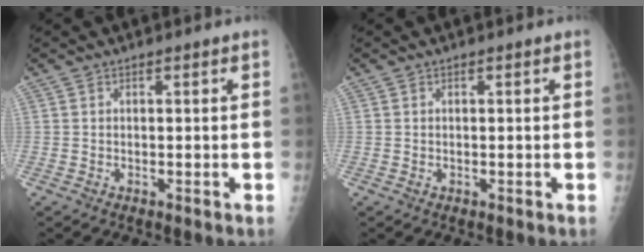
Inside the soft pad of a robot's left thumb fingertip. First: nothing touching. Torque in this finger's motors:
{"motor_torque": [-0.49, -0.09, 0.15, 0.06, 0.03]}